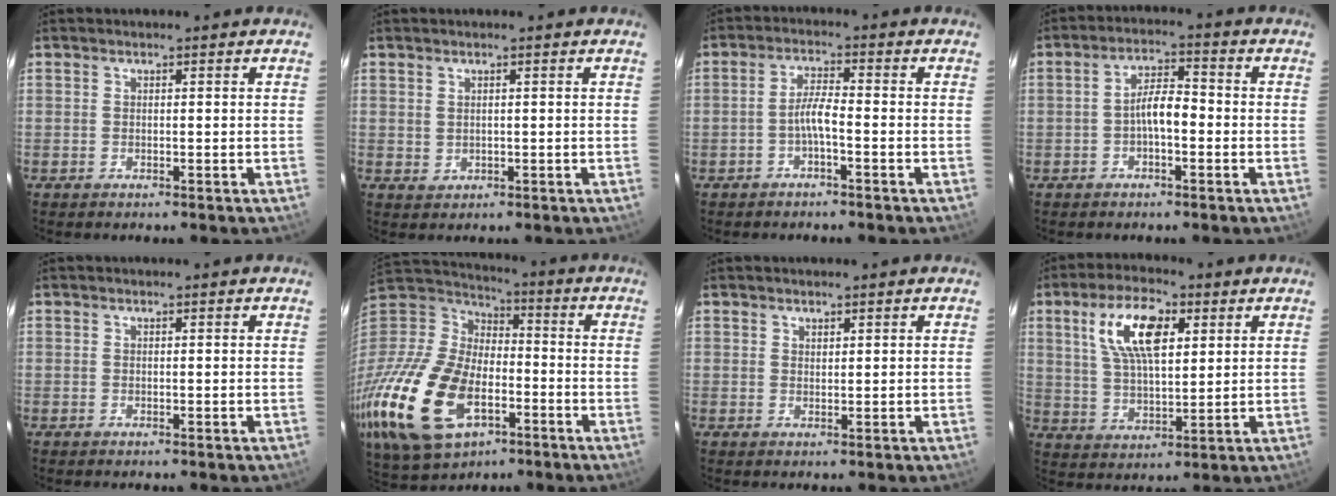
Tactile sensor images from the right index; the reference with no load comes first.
{"total": 1.1, "force": [0.5, 0.8, 0.5], "torque": [-0.009, 0.000, 0.014]}
{"total": 3.4, "force": [-1.7, 0.3, 3.0], "torque": [-0.063, 0.008, -0.033]}
{"total": 4.9, "force": [-1.5, 1.8, 4.4], "torque": [-0.082, 0.016, -0.025]}
{"total": 0.0}
{"total": 31.1, "force": [-11.6, 19.0, 21.6], "torque": [-0.518, -0.038, -0.195]}
{"total": 1.0, "force": [0.9, 0.6, 0.2], "torque": [-0.002, 0.002, 0.016]}
{"total": 12.1, "force": [4.7, 5.2, 9.9], "torque": [-0.189, 0.017, 0.089]}